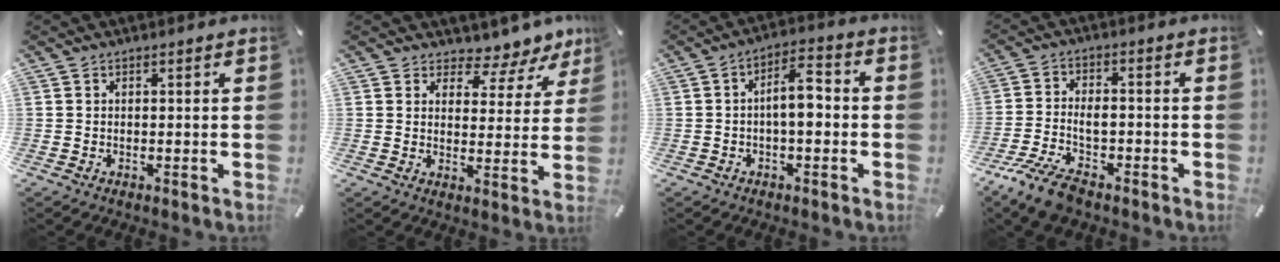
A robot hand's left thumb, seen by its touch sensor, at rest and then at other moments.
{"total": 6.7, "force": [5.5, 3.3, 1.9], "torque": [-0.017, -0.054, 0.090]}
{"total": 7.8, "force": [-1.1, 3.5, 6.9], "torque": [-0.110, 0.019, -0.019]}
{"total": 8.5, "force": [-4.2, 4.8, 5.6], "torque": [-0.120, 0.015, -0.078]}